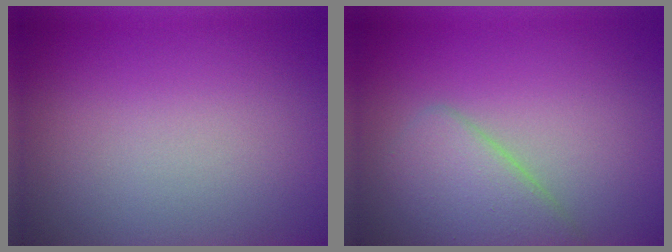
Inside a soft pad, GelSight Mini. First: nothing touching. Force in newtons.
{"total": 3.8, "press": 3.8, "slide": 0.2}